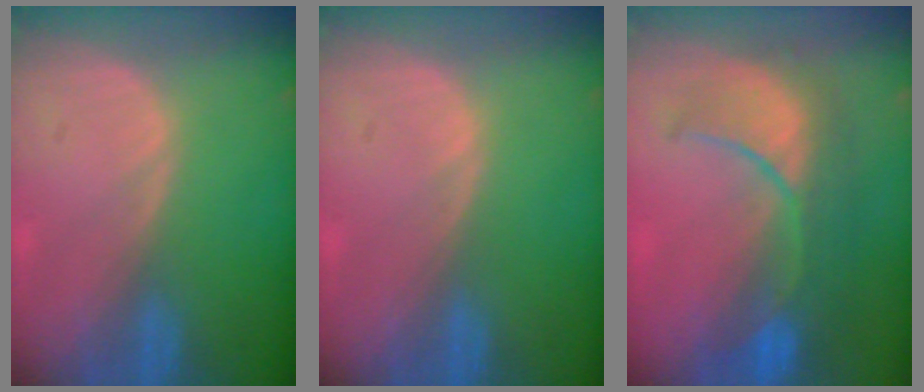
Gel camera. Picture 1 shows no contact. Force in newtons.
{"total": 0.0}
{"total": 10.1, "press": 8.9, "slide": 4.7}